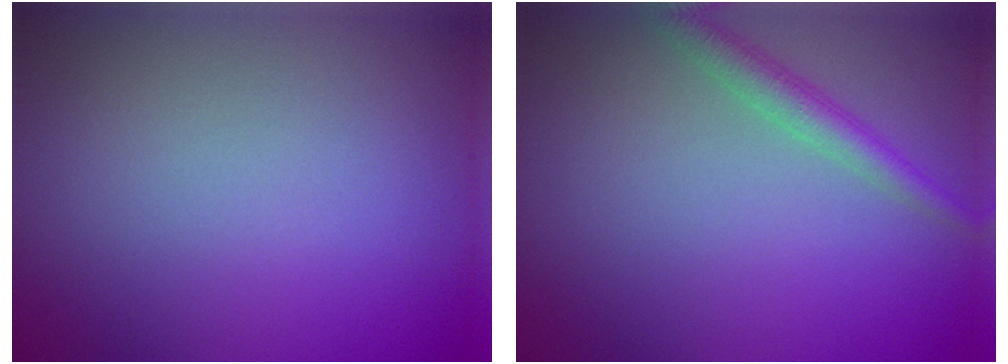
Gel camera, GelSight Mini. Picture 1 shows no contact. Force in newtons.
{"total": 2.5, "press": 2.5, "slide": 0.0}